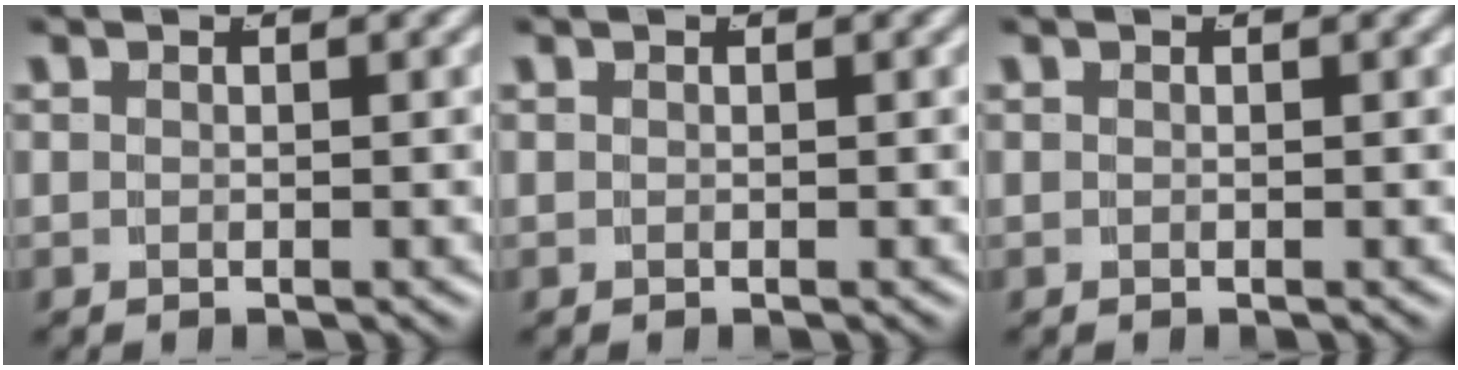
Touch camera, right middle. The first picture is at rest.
{"total": 0.0}
{"total": 0.0}